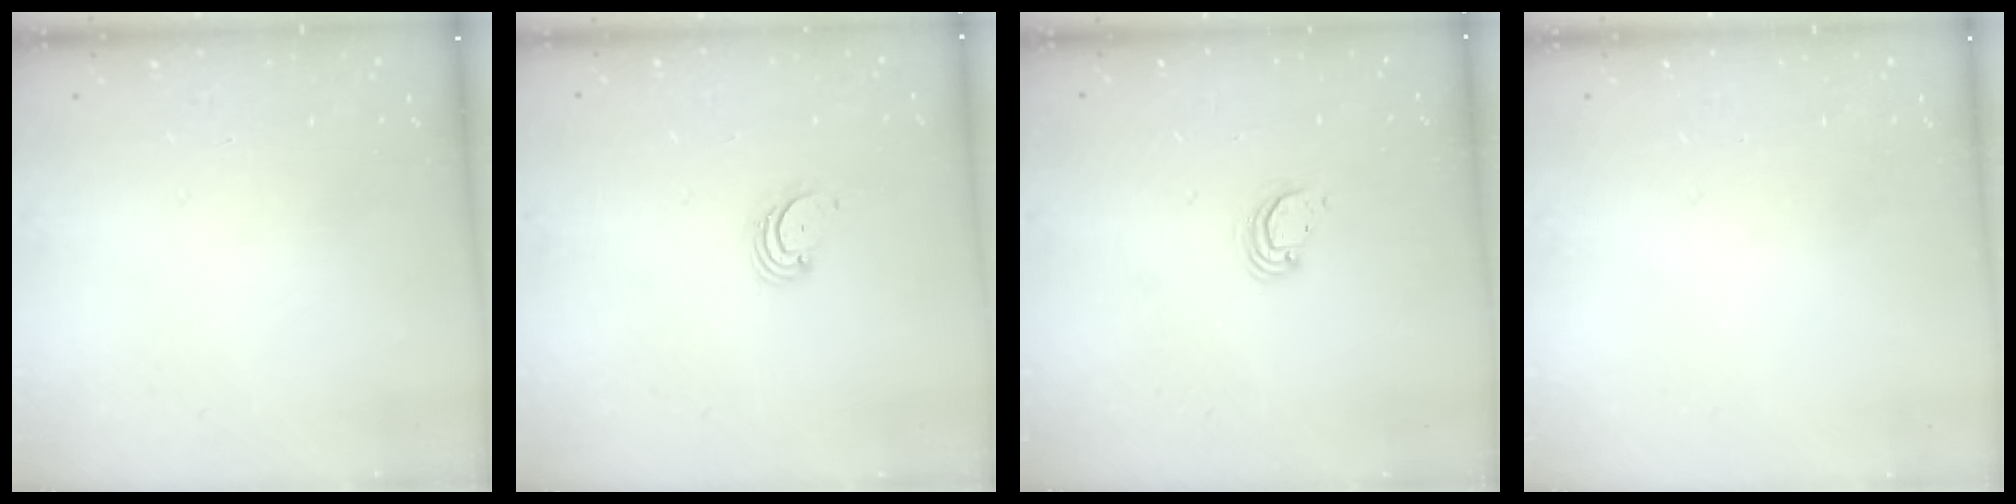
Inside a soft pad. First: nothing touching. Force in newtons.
{"total": 2.7, "press": 2.7, "slide": 0.3}
{"total": 3.2, "press": 3.2, "slide": 0.2}
{"total": 0.0}